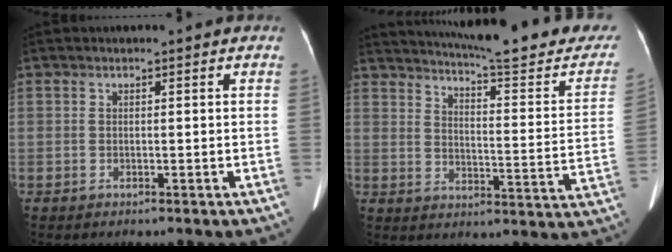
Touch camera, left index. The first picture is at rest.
{"total": 24.4, "force": [21.9, 2.5, 10.5], "torque": [-0.151, -0.070, 0.264]}